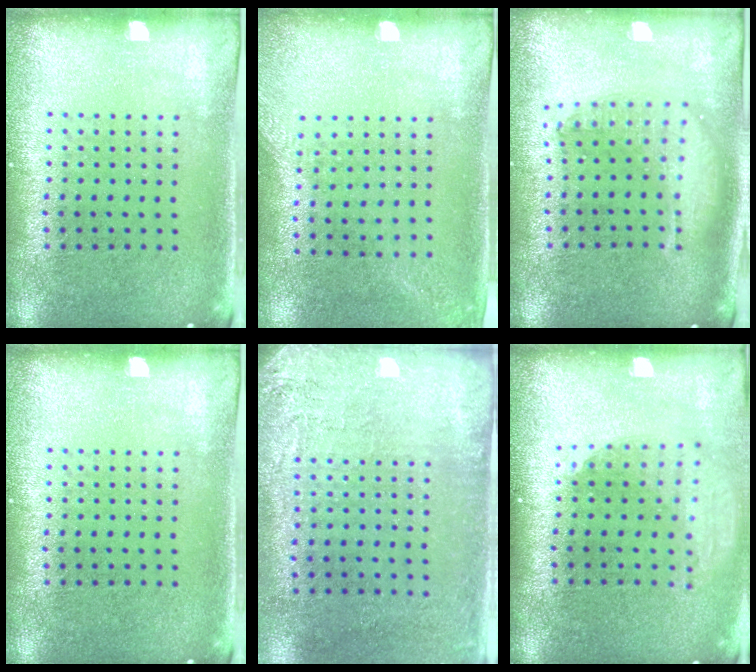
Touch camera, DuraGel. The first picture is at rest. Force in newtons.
{"total": 1.3, "press": 1.0, "slide": 0.8}
{"total": 1.8, "press": 1.5, "slide": 0.9}
{"total": 0.0}
{"total": 2.7, "press": 2.2, "slide": 1.5}
{"total": 1.9, "press": 1.5, "slide": 1.2}